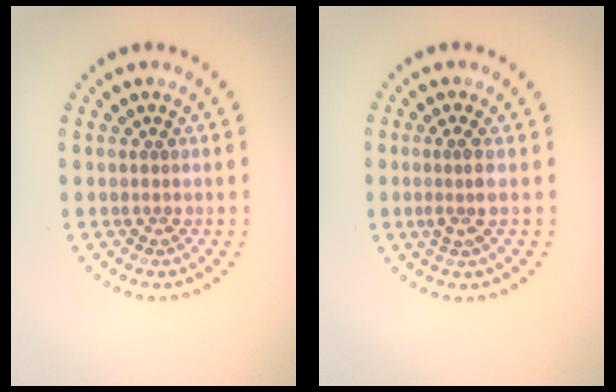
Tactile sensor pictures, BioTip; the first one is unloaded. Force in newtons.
{"total": 1.8, "press": 1.3, "slide": 1.2}